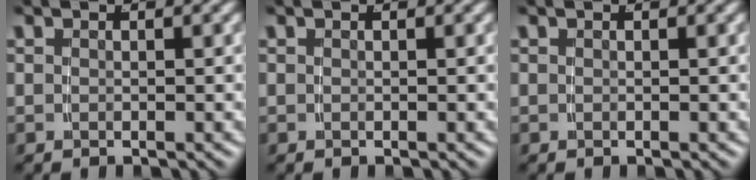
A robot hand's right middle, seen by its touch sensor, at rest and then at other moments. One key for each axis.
{"total": 0.0}
{"total": 0.0}